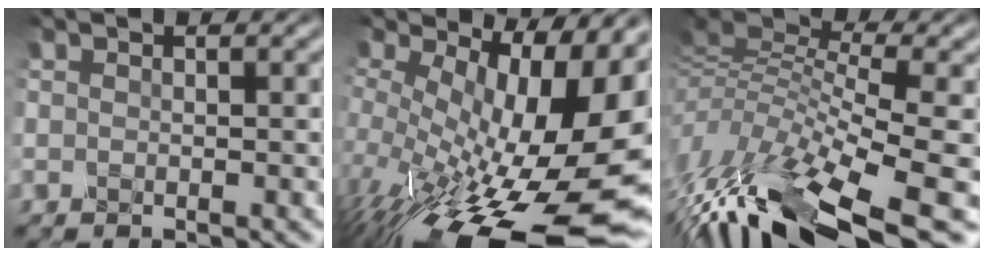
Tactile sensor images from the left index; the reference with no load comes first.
{"total": 18.6, "force": [-1.5, 8.3, 16.5], "torque": [-0.242, -0.043, -0.009]}
{"total": 10.2, "force": [-4.4, 3.7, 8.4], "torque": [-0.189, 0.010, -0.068]}